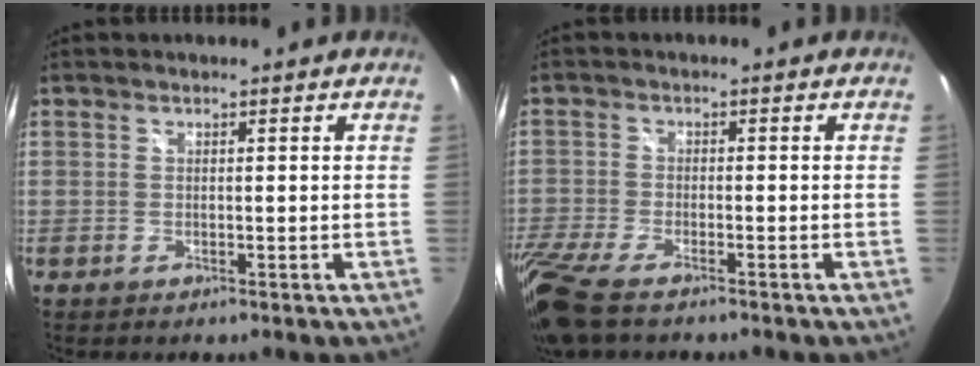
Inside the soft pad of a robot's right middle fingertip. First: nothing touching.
{"total": 11.7, "force": [-8.7, 3.4, 6.9], "torque": [-0.179, -0.043, -0.166]}